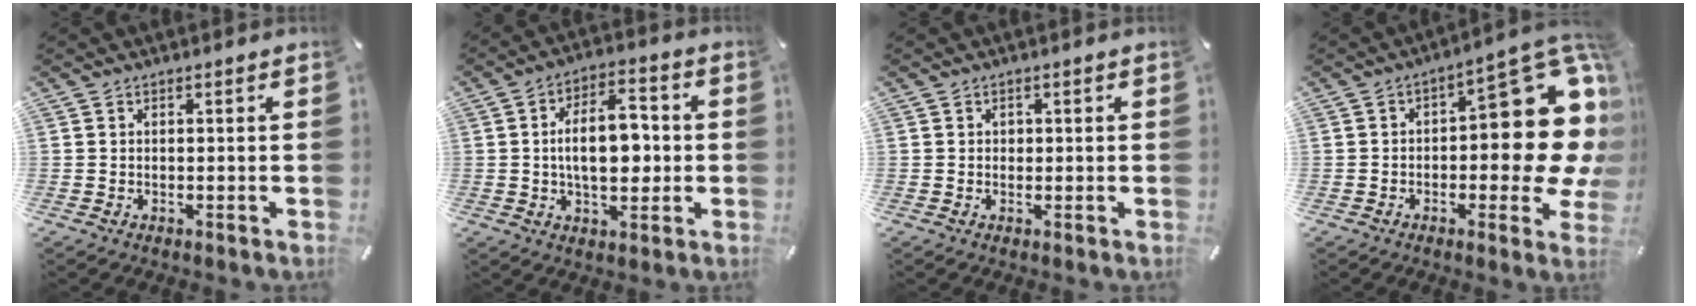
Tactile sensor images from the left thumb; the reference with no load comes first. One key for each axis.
{"total": 12.3, "fx": -0.1, "fy": 7.2, "fz": 10.0, "tx": -0.161, "ty": 0.008, "tz": -0.005}
{"total": 0.9, "fx": -0.1, "fy": 0.9, "fz": 0.2, "tx": 0.003, "ty": 0.001, "tz": -0.005}
{"total": 21.6, "fx": 3.2, "fy": 9.5, "fz": 19.2, "tx": -0.220, "ty": -0.048, "tz": 0.057}